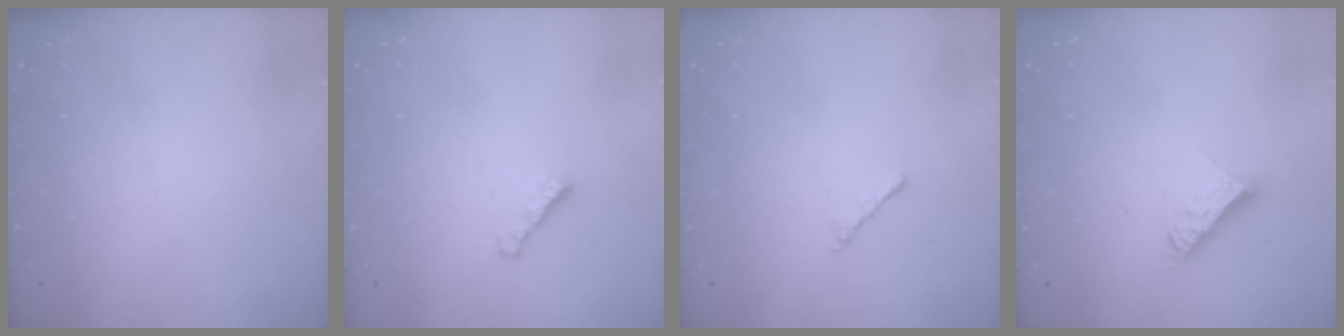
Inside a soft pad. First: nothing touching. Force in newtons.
{"total": 1.8, "press": 1.7, "slide": 0.6}
{"total": 0.9, "press": 0.7, "slide": 0.5}
{"total": 8.9, "press": 8.9, "slide": 0.7}